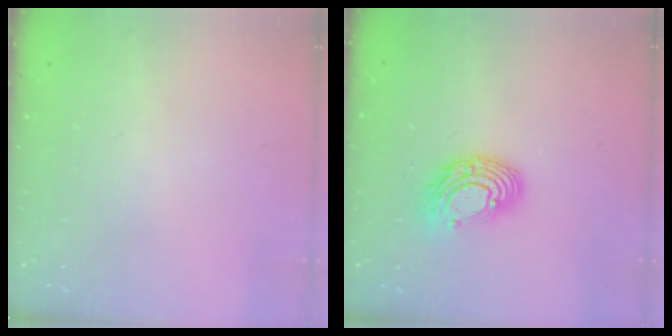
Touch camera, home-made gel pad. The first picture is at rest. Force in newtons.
{"total": 11.3, "press": 11.2, "slide": 1.1}